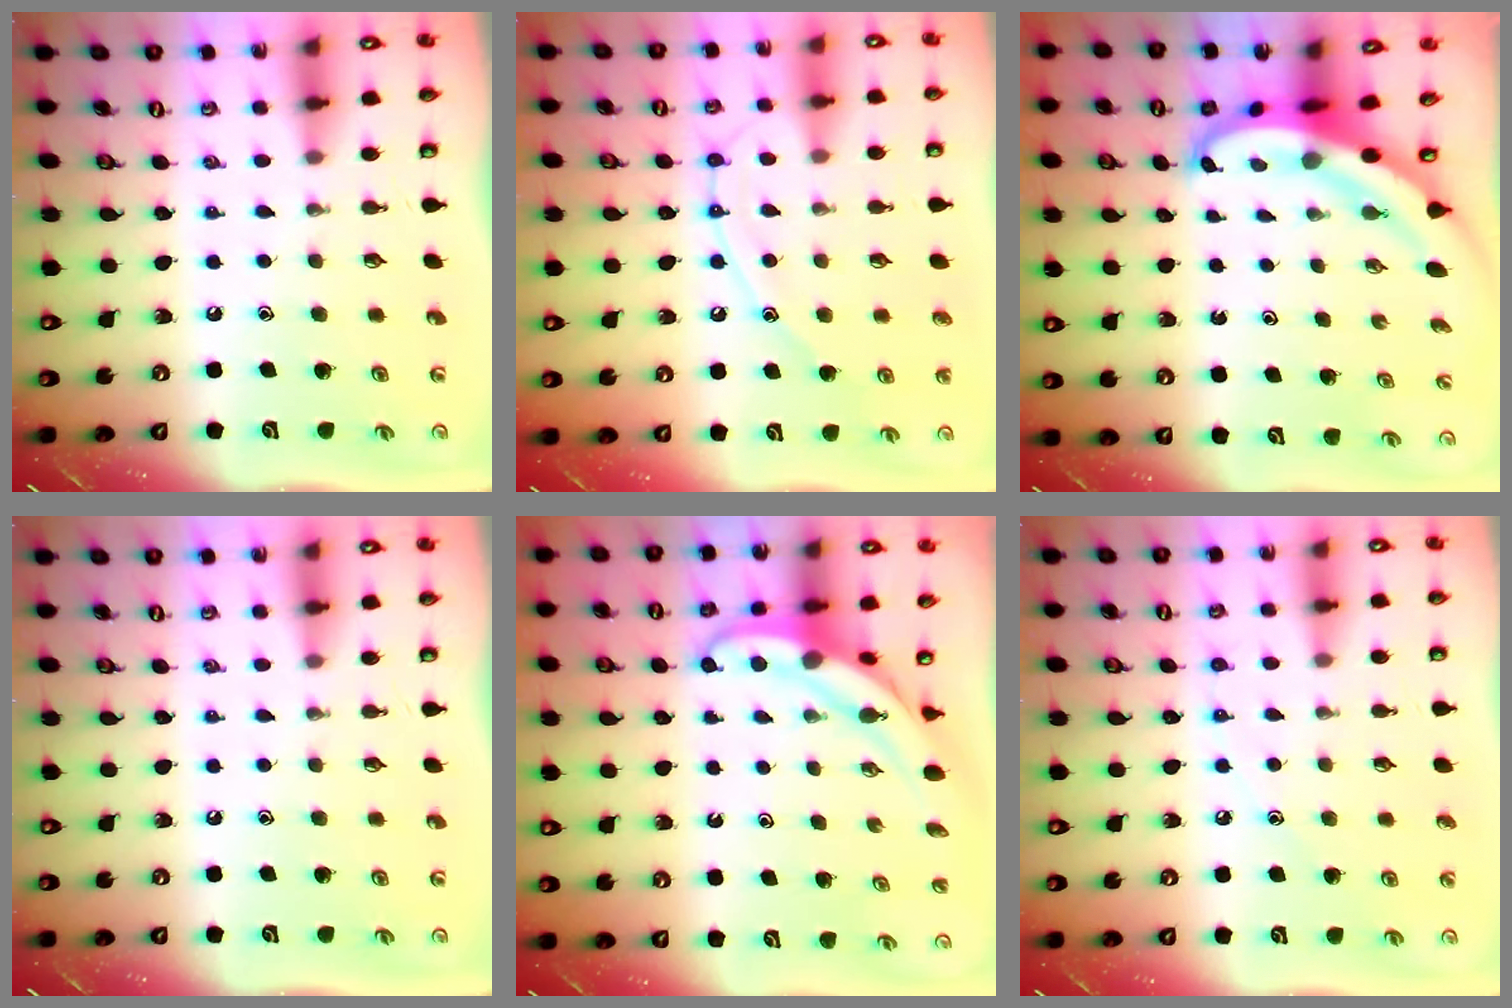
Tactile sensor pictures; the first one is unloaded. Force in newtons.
{"total": 11.5, "press": 11.4, "slide": 1.0}
{"total": 6.8, "press": 6.8, "slide": 0.7}
{"total": 0.0}
{"total": 5.8, "press": 5.8, "slide": 0.4}
{"total": 5.3, "press": 5.3, "slide": 0.2}